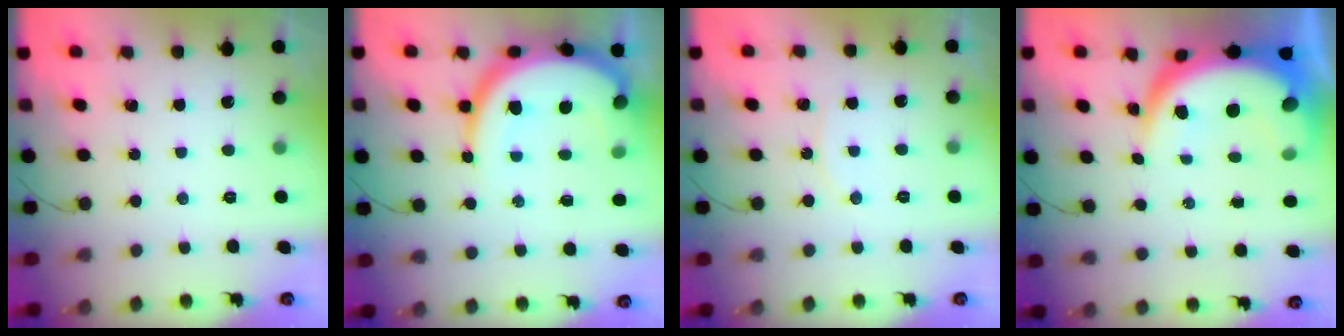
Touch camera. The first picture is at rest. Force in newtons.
{"total": 15.7, "press": 15.7, "slide": 1.6}
{"total": 4.4, "press": 4.4, "slide": 0.5}
{"total": 12.9, "press": 12.8, "slide": 1.5}